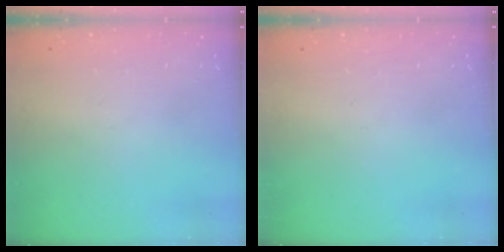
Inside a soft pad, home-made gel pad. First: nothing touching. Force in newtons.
{"total": 0.0}